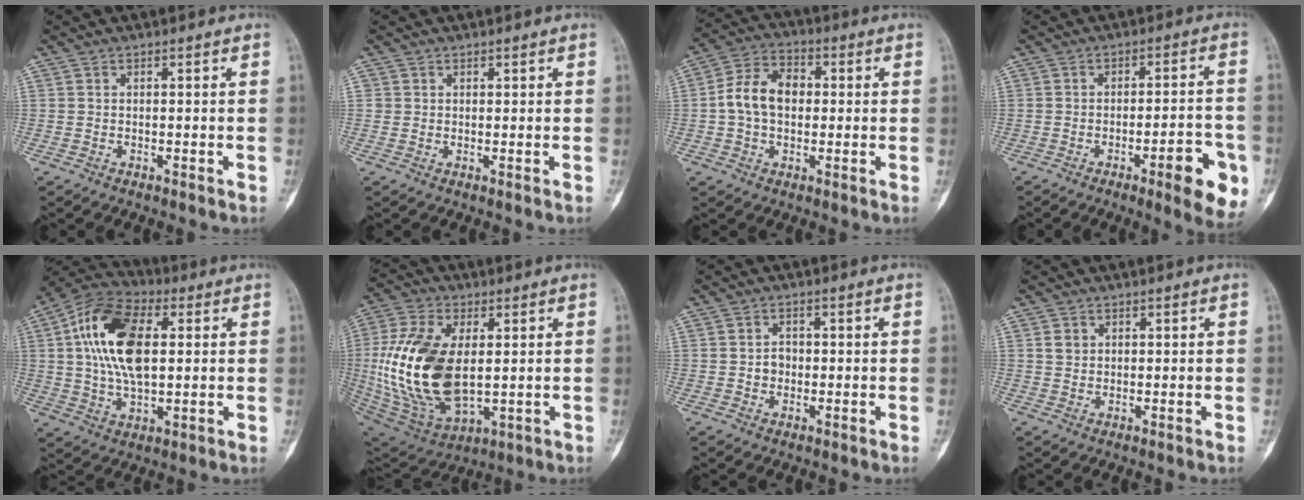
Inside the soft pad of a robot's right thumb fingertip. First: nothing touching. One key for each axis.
{"total": 0.9, "fx": 0.4, "fy": 0.8, "fz": 0.1, "tx": 0.014, "ty": 0.003, "tz": 0.003}
{"total": 9.4, "fx": 0.2, "fy": 6.8, "fz": 6.5, "tx": -0.104, "ty": 0.031, "tz": -0.007}
{"total": 11.3, "fx": -4.8, "fy": 2.8, "fz": 9.8, "tx": -0.108, "ty": 0.021, "tz": -0.060}
{"total": 16.9, "fx": 3.1, "fy": 9.2, "fz": 13.8, "tx": -0.251, "ty": 0.013, "tz": 0.051}
{"total": 22.7, "fx": 1.5, "fy": 13.0, "fz": 18.5, "tx": -0.369, "ty": -0.013, "tz": 0.041}
{"total": 2.3, "fx": -0.2, "fy": 2.1, "fz": 1.1, "tx": -0.001, "ty": 0.011, "tz": -0.005}
{"total": 1.9, "fx": 0.7, "fy": 1.6, "fz": 0.6, "tx": 0.004, "ty": 0.000, "tz": 0.013}